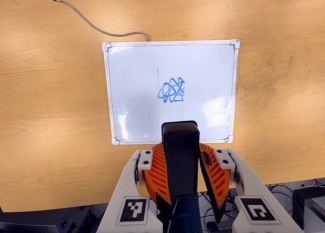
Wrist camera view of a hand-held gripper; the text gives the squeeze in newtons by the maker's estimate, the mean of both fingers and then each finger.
{"total": 7.3, "left": 7.5, "right": 7.0}